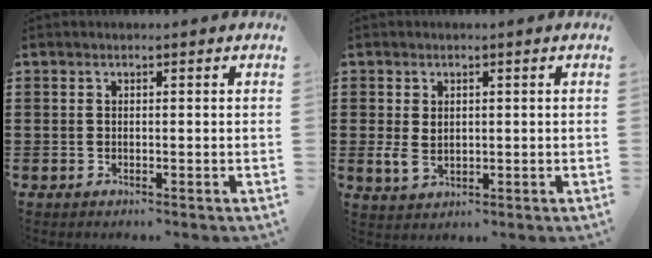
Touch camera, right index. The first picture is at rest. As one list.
[{"total": 3.0, "force": [0.0, 2.1, 2.1], "torque": [-0.045, 0.005, 0.000]}]